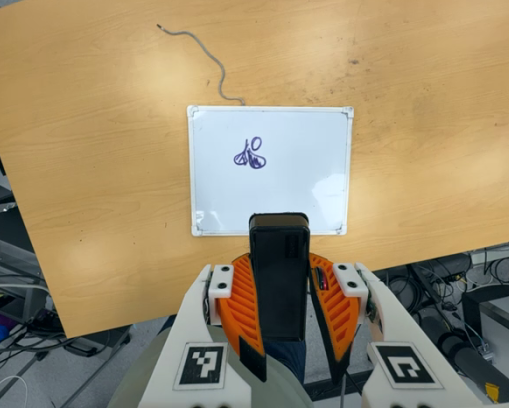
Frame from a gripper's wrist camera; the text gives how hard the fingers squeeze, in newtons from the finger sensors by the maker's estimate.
{"total": 10.4, "left": 8.1, "right": 12.6}